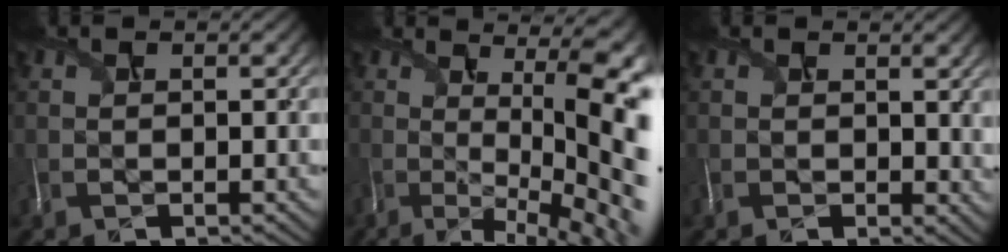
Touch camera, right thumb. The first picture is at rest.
{"total": 16.2, "force": [-0.3, 5.3, 15.3], "torque": [-0.188, 0.000, 0.030]}
{"total": 1.1, "force": [0.5, 0.4, 0.8], "torque": [-0.016, -0.001, 0.014]}